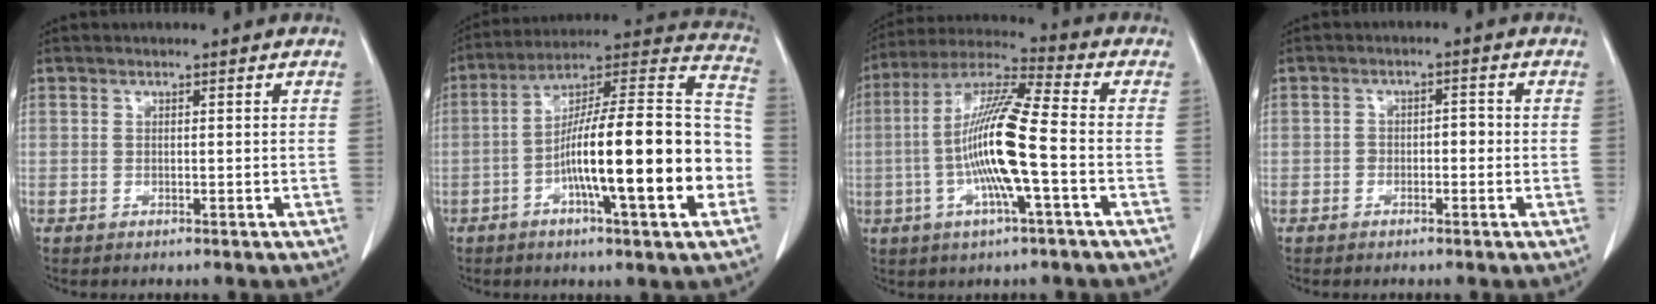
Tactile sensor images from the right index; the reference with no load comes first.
{"total": 22.0, "force": [-5.4, 2.3, 21.2], "torque": [-0.297, 0.016, -0.085]}
{"total": 13.6, "force": [-2.4, 0.6, 13.4], "torque": [-0.264, 0.005, -0.050]}
{"total": 2.1, "force": [-0.6, 1.4, 1.5], "torque": [-0.016, 0.014, -0.007]}